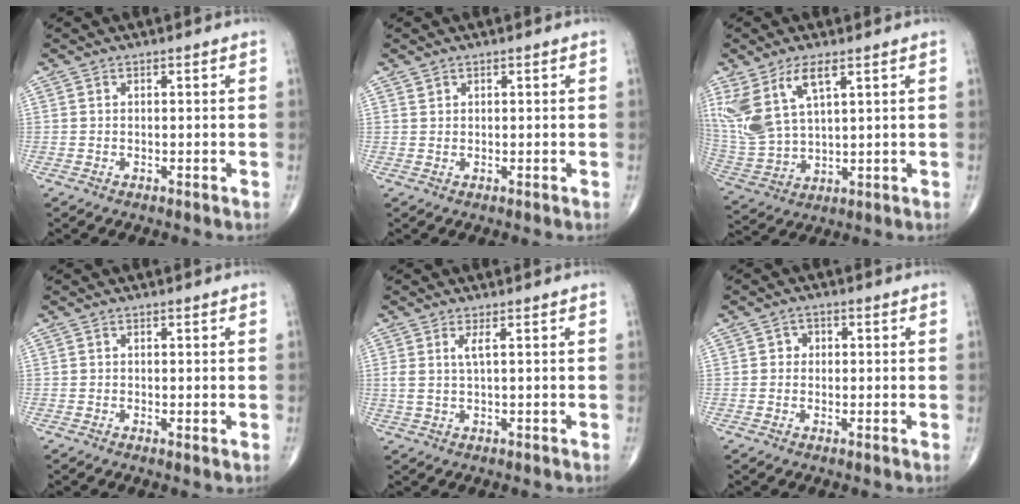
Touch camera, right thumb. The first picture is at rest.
{"total": 0.8, "force": [0.6, 0.6, 0.1], "torque": [0.008, -0.004, 0.008]}
{"total": 13.2, "force": [6.3, 5.6, 10.1], "torque": [-0.223, -0.018, 0.140]}
{"total": 0.7, "force": [0.0, 0.2, 0.7], "torque": [-0.016, -0.005, -0.001]}
{"total": 2.5, "force": [0.8, 0.2, 2.3], "torque": [-0.060, -0.001, 0.023]}
{"total": 2.3, "force": [0.2, 2.0, 1.0], "torque": [-0.001, 0.005, -0.001]}